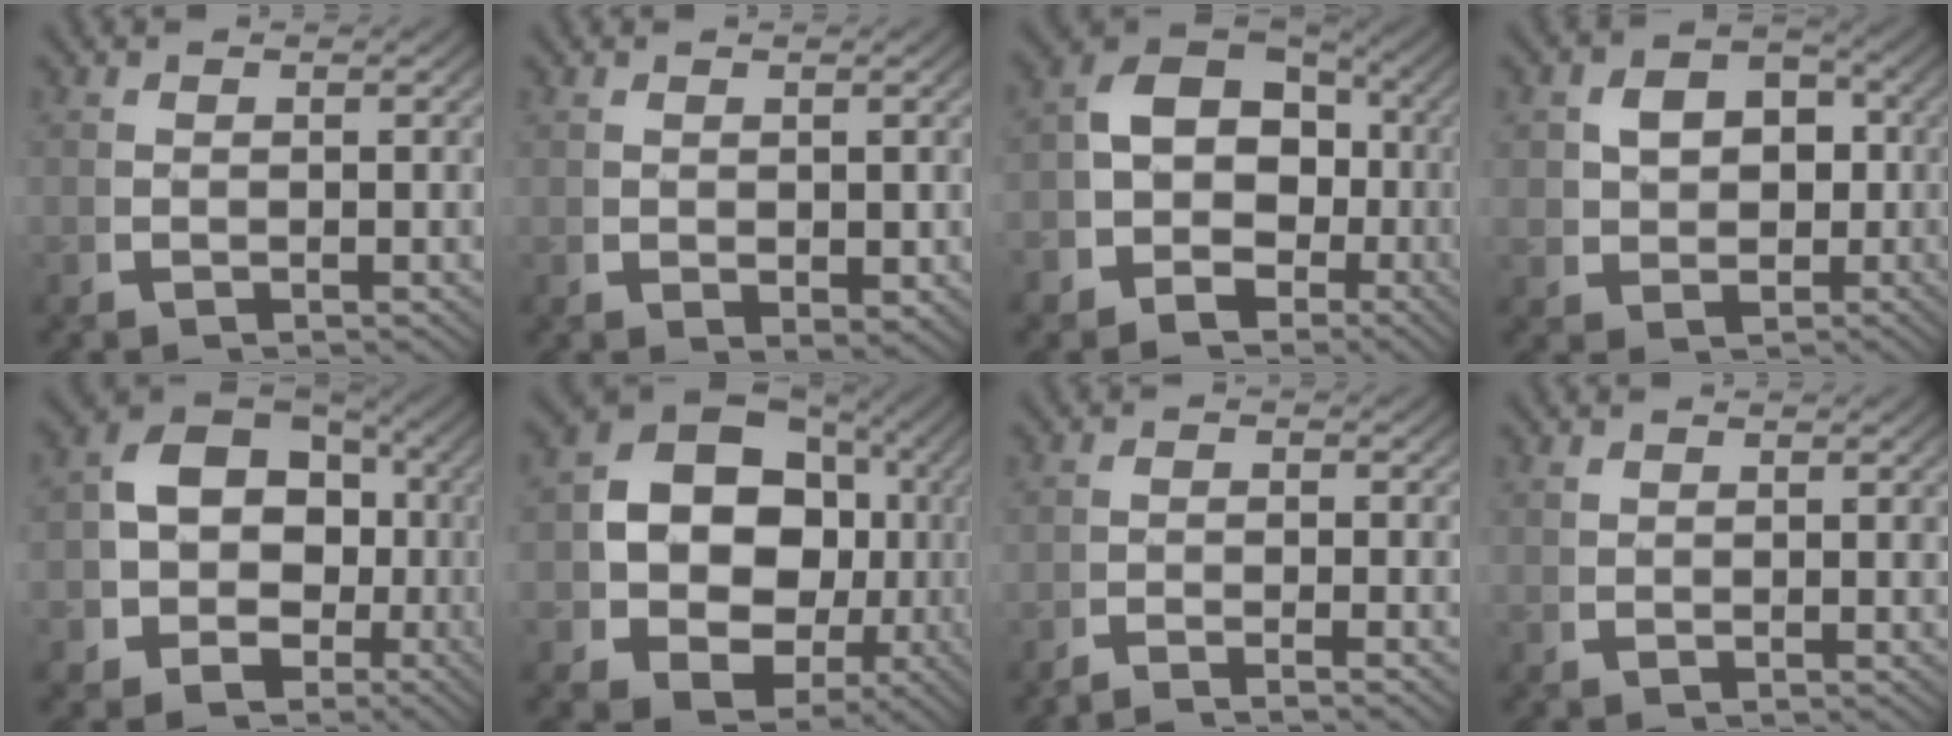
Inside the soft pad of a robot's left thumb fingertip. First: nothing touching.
{"total": 1.6, "force": [0.4, 1.0, 1.2], "torque": [-0.022, -0.012, 0.017]}
{"total": 10.0, "force": [-0.9, 8.2, 5.7], "torque": [-0.114, -0.024, -0.019]}
{"total": 5.9, "force": [0.5, 4.8, 3.4], "torque": [-0.067, -0.025, 0.026]}
{"total": 11.5, "force": [-1.6, 9.9, 5.6], "torque": [-0.128, -0.037, -0.025]}
{"total": 14.6, "force": [-1.4, 11.3, 9.0], "torque": [-0.198, -0.068, -0.004]}
{"total": 1.8, "force": [-1.6, 0.1, 0.9], "torque": [-0.008, -0.001, -0.036]}
{"total": 0.9, "force": [0.9, -0.1, 0.2], "torque": [-0.004, -0.001, 0.022]}